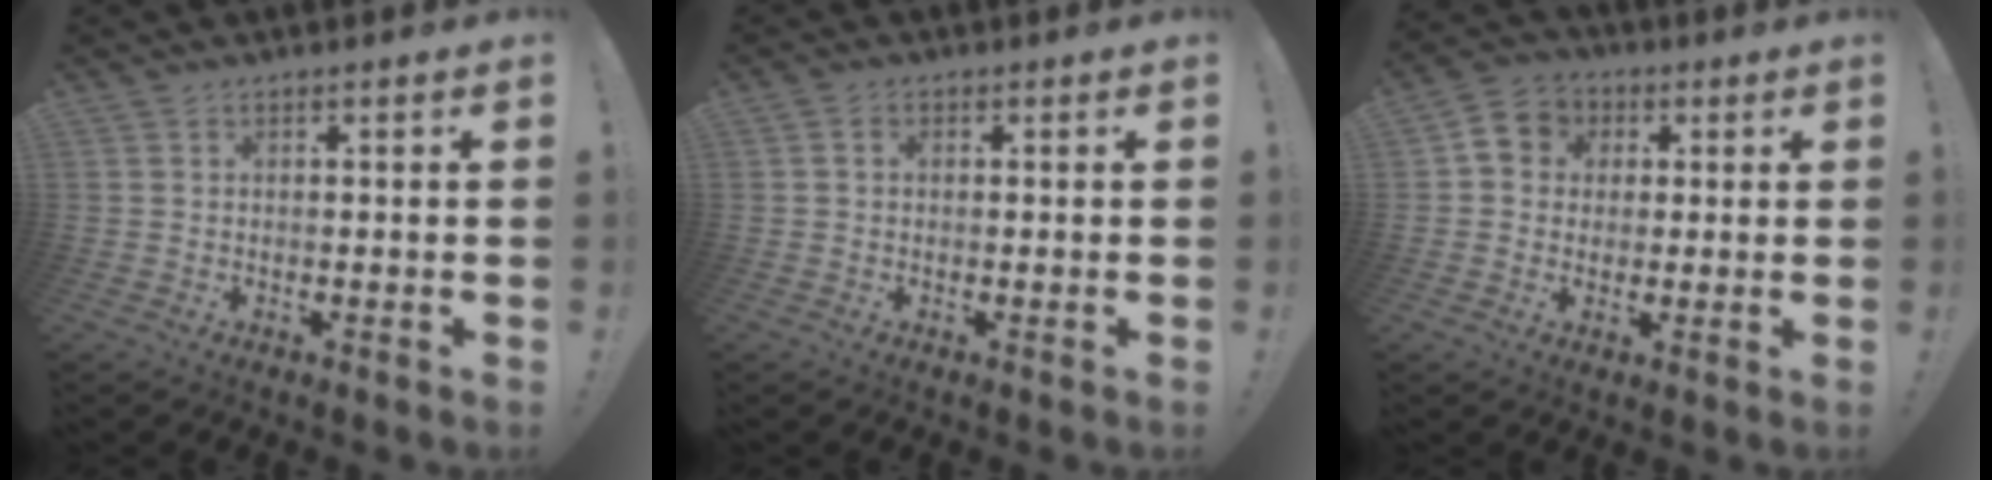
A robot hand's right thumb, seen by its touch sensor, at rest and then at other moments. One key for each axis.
{"total": 1.2, "fx": -0.1, "fy": 1.0, "fz": 0.7, "tx": -0.009, "ty": 0.002, "tz": -0.003}
{"total": 7.4, "fx": 1.1, "fy": 6.8, "fz": 2.6, "tx": -0.031, "ty": 0.006, "tz": 0.026}